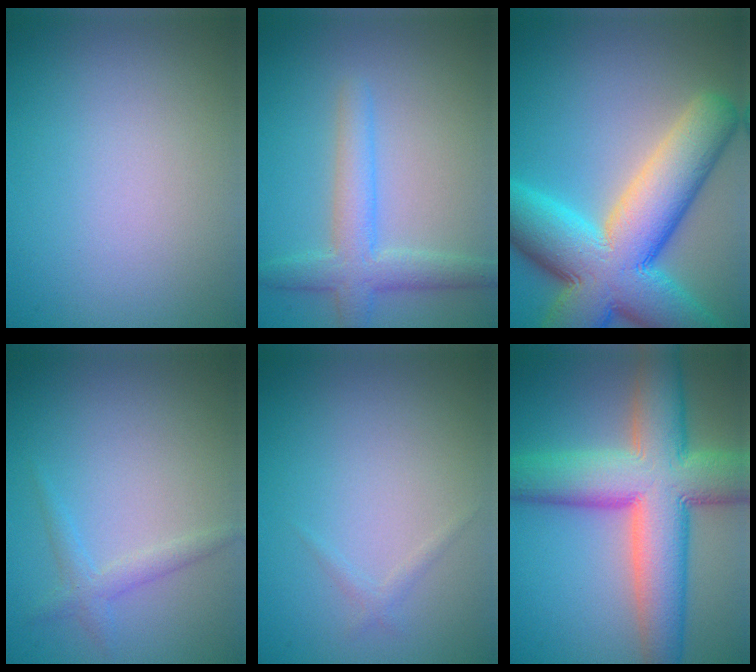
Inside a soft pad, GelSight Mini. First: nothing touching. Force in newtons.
{"total": 3.9, "press": 3.9, "slide": 0.2}
{"total": 14.0, "press": 14.0, "slide": 0.7}
{"total": 1.6, "press": 1.6, "slide": 0.1}
{"total": 0.7, "press": 0.7, "slide": 0.0}
{"total": 12.3, "press": 12.3, "slide": 0.5}